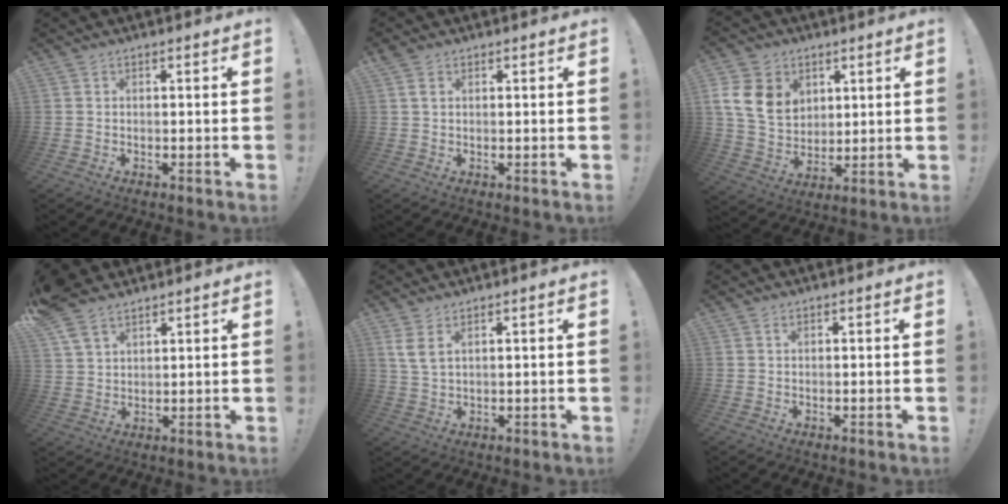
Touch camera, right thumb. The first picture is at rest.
{"total": 1.5, "force": [0.8, 1.0, 0.8], "torque": [-0.009, 0.000, 0.014]}
{"total": 15.0, "force": [6.0, 11.6, 7.4], "torque": [-0.134, -0.031, 0.121]}
{"total": 8.3, "force": [6.3, 4.1, 3.5], "torque": [-0.066, -0.027, 0.125]}
{"total": 4.4, "force": [2.3, 1.5, 3.4], "torque": [-0.069, -0.004, 0.045]}
{"total": 0.0}